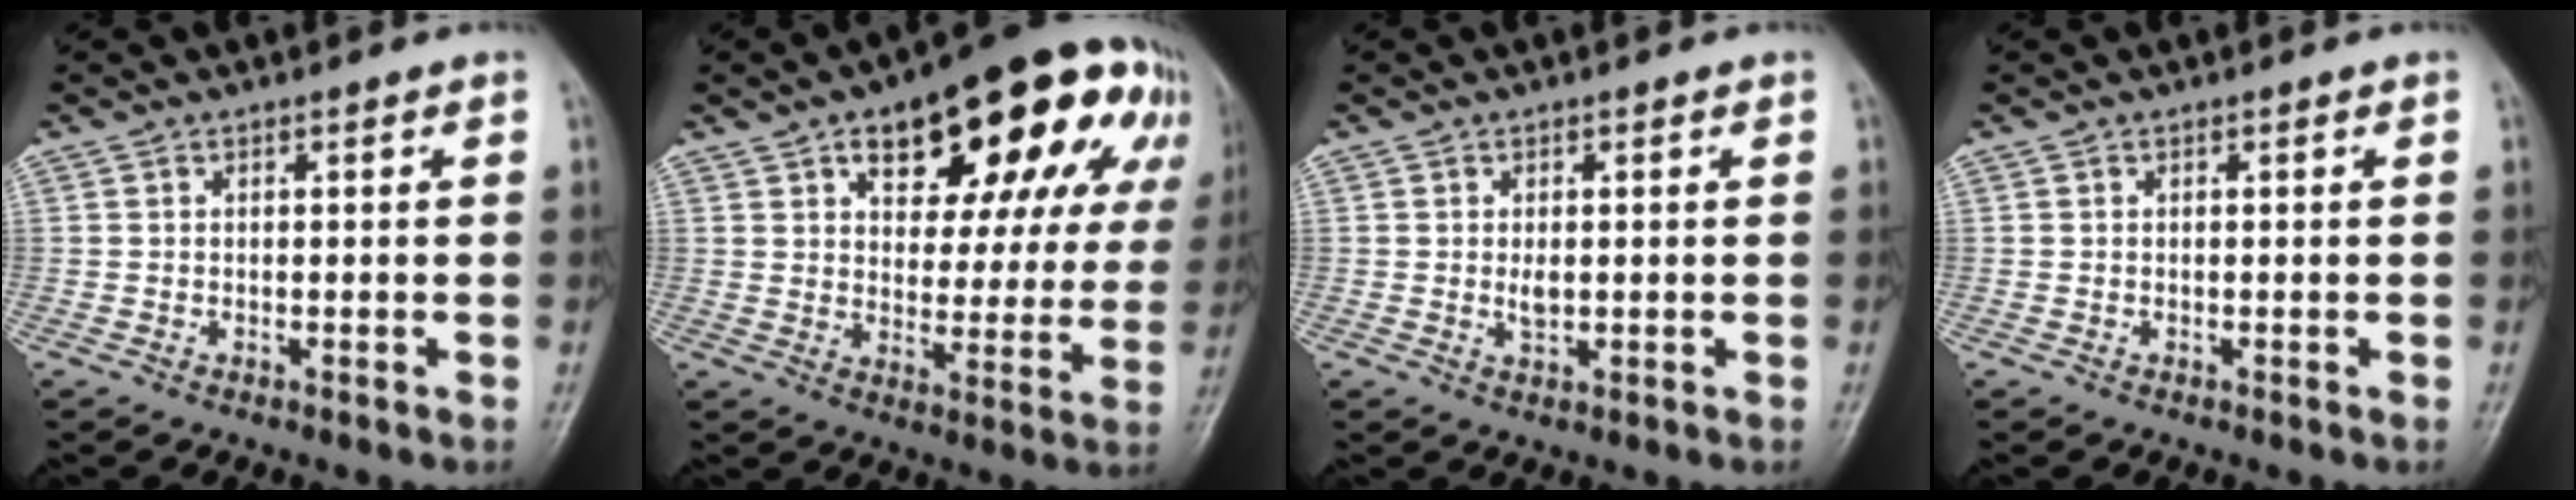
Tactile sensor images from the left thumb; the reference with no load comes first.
{"total": 24.5, "force": [11.7, 11.2, 18.4], "torque": [-0.202, 0.001, 0.160]}
{"total": 2.2, "force": [0.1, 1.3, 1.7], "torque": [-0.025, -0.004, 0.004]}
{"total": 0.0}